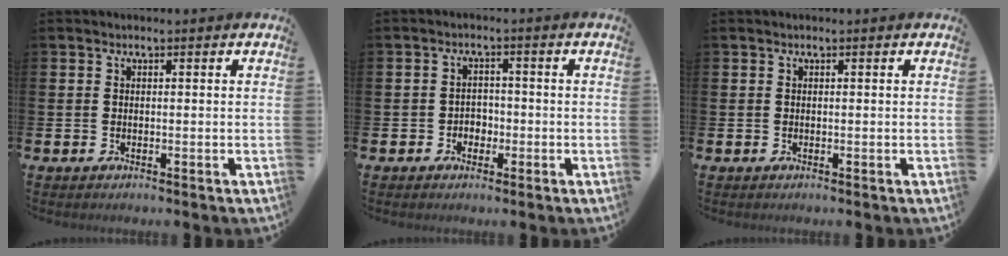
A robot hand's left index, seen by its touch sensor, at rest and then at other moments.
{"total": 2.2, "force": [-1.1, 1.8, 0.6], "torque": [-0.010, 0.004, -0.027]}
{"total": 0.0}